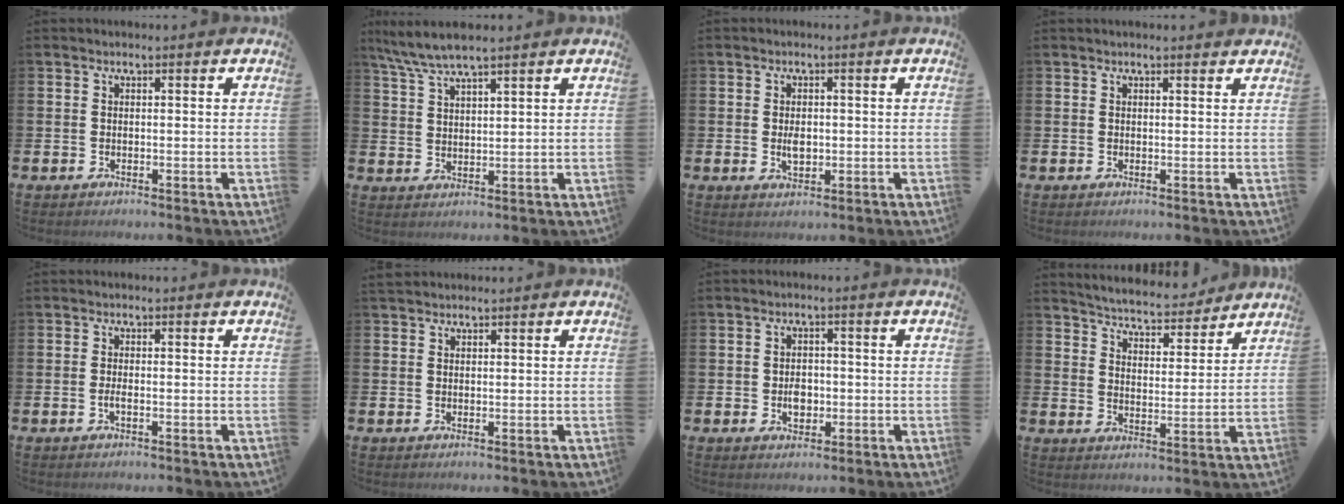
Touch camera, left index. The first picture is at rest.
{"total": 5.7, "force": [5.0, 0.6, 2.7], "torque": [-0.068, -0.013, 0.091]}
{"total": 2.5, "force": [-0.1, 1.5, 2.0], "torque": [-0.030, 0.001, -0.004]}
{"total": 0.6, "force": [0.6, 0.0, 0.2], "torque": [0.008, -0.004, 0.008]}
{"total": 0.9, "force": [-0.4, 0.1, 0.8], "torque": [-0.021, 0.001, -0.005]}
{"total": 1.3, "force": [1.2, 0.5, 0.2], "torque": [0.007, 0.000, 0.020]}
{"total": 2.8, "force": [-0.4, 2.0, 1.8], "torque": [-0.018, -0.002, -0.013]}
{"total": 5.6, "force": [5.5, 0.7, 0.5], "torque": [-0.026, -0.046, 0.093]}